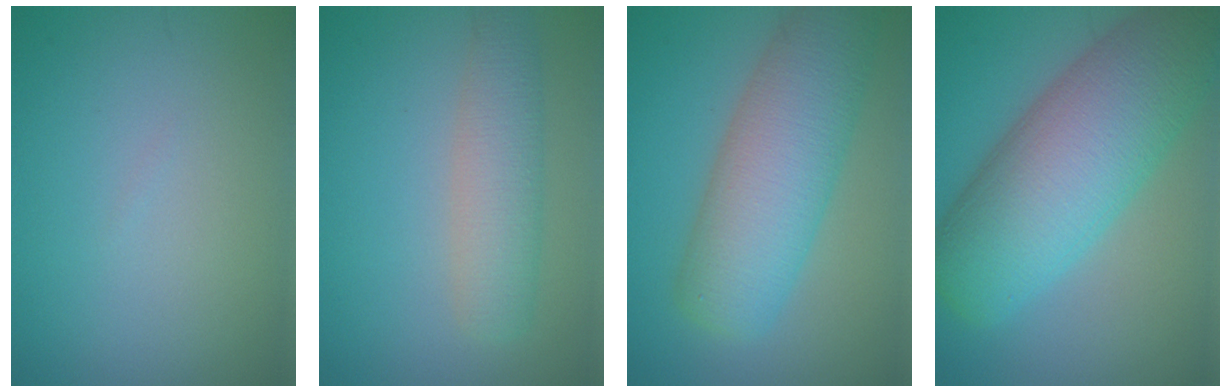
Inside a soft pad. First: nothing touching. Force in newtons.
{"total": 3.2, "press": 3.2, "slide": 0.3}
{"total": 8.6, "press": 8.6, "slide": 0.7}
{"total": 11.8, "press": 11.8, "slide": 0.4}